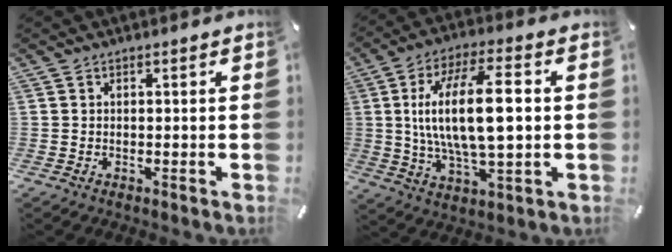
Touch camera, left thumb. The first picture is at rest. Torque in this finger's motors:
{"motor_torque": [2.47, 2.47, 1.66, -1.11, 0.30]}